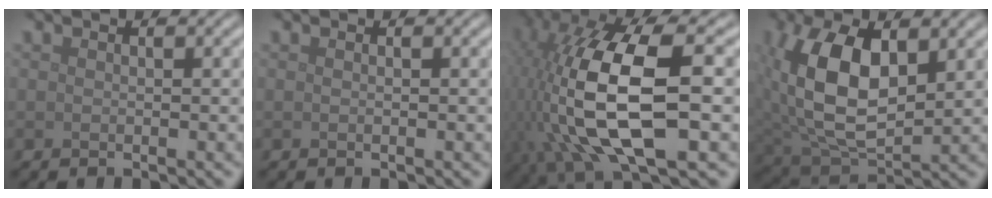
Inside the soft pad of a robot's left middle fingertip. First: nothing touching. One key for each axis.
{"total": 0.0}
{"total": 14.9, "fx": -0.7, "fy": 7.1, "fz": 13.1, "tx": -0.290, "ty": -0.015, "tz": -0.005}
{"total": 9.9, "fx": 1.8, "fy": 5.5, "fz": 8.0, "tx": -0.171, "ty": 0.002, "tz": 0.032}